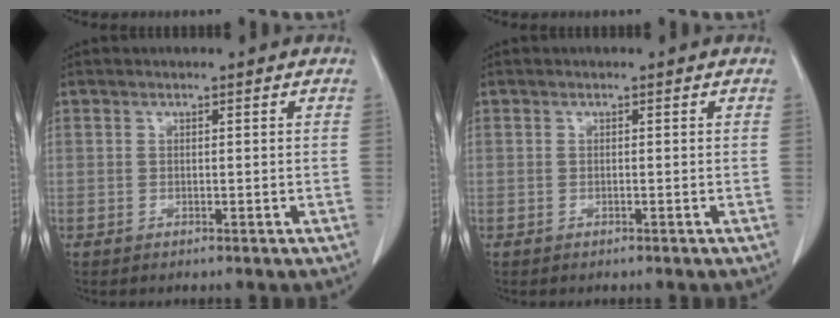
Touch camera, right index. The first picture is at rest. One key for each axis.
{"total": 0.0}